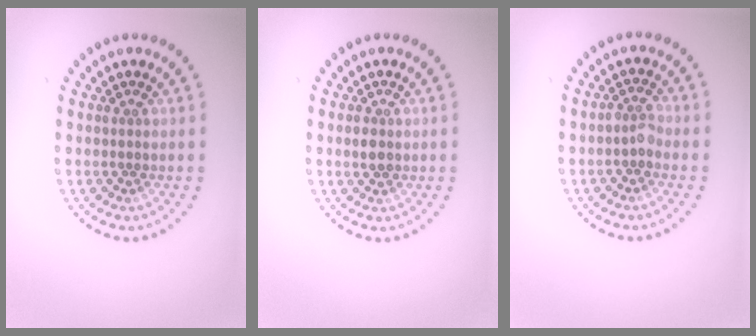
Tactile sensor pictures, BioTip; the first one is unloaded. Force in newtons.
{"total": 1.4, "press": 1.4, "slide": 0.2}
{"total": 1.6, "press": 1.3, "slide": 0.9}